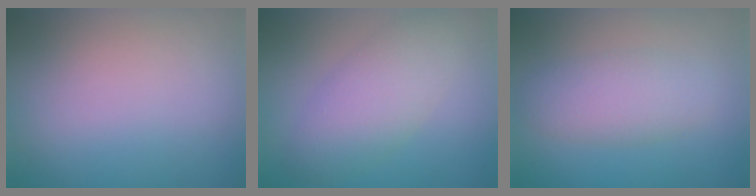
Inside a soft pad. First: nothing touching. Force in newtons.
{"total": 4.7, "press": 4.7, "slide": 0.0}
{"total": 3.5, "press": 3.5, "slide": 0.2}